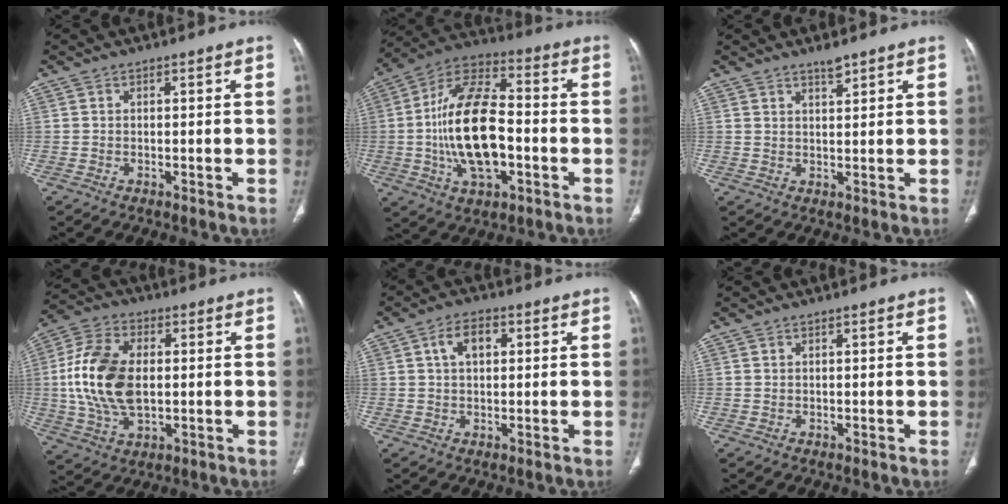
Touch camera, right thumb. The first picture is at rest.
{"total": 19.4, "force": [-2.7, 9.8, 16.5], "torque": [-0.297, 0.030, -0.049]}
{"total": 2.3, "force": [2.0, 0.4, 1.1], "torque": [-0.011, -0.013, 0.036]}
{"total": 15.7, "force": [0.6, 9.4, 12.6], "torque": [-0.250, 0.010, 0.012]}
{"total": 5.3, "force": [1.6, 3.3, 3.9], "torque": [-0.057, 0.011, 0.025]}
{"total": 0.0}